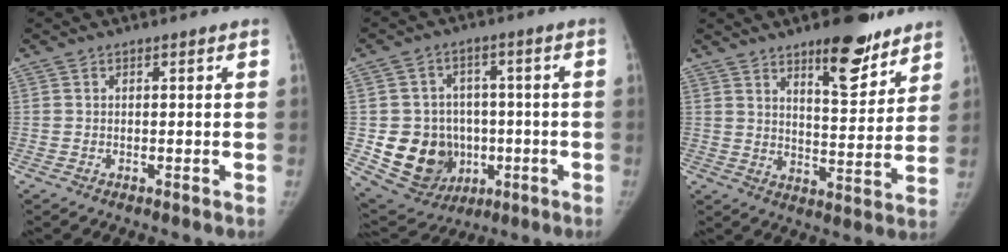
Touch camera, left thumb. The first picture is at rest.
{"total": 14.3, "force": [-2.6, 12.6, 6.3], "torque": [-0.077, 0.014, -0.020]}
{"total": 13.3, "force": [9.2, 4.6, 8.4], "torque": [-0.081, -0.062, 0.138]}